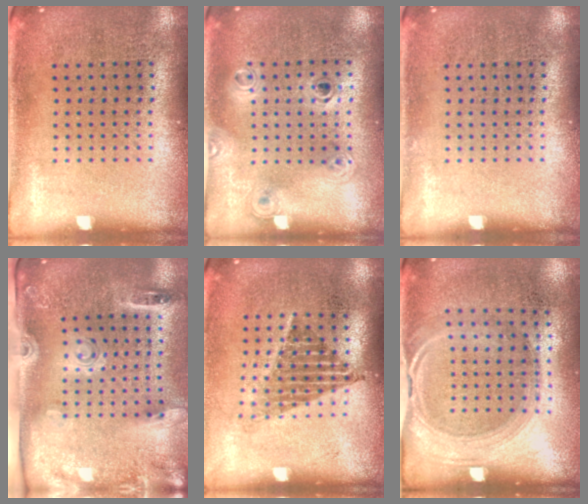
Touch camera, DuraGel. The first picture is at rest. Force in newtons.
{"total": 1.2, "press": 1.0, "slide": 0.7}
{"total": 0.0}
{"total": 2.8, "press": 1.9, "slide": 2.0}
{"total": 1.2, "press": 1.0, "slide": 0.8}
{"total": 1.5, "press": 1.3, "slide": 0.7}